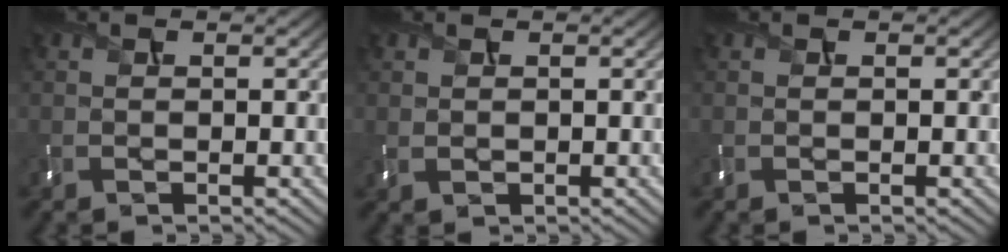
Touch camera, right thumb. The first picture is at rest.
{"total": 1.1, "force": [0.5, 0.8, 0.6], "torque": [-0.015, 0.001, 0.013]}
{"total": 0.0}